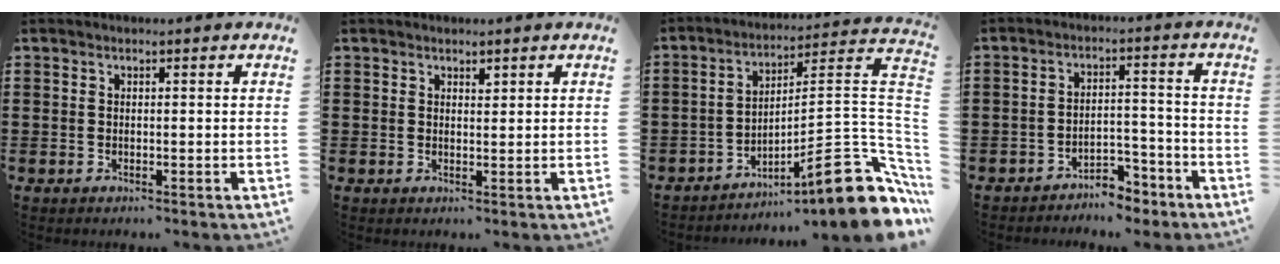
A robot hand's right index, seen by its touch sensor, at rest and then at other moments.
{"total": 1.1, "force": [1.0, 0.4, 0.2], "torque": [0.002, -0.003, 0.017]}
{"total": 12.9, "force": [-7.3, 2.0, 10.4], "torque": [-0.132, -0.005, -0.131]}
{"total": 4.4, "force": [-4.2, 1.2, 1.0], "torque": [-0.018, 0.012, -0.084]}